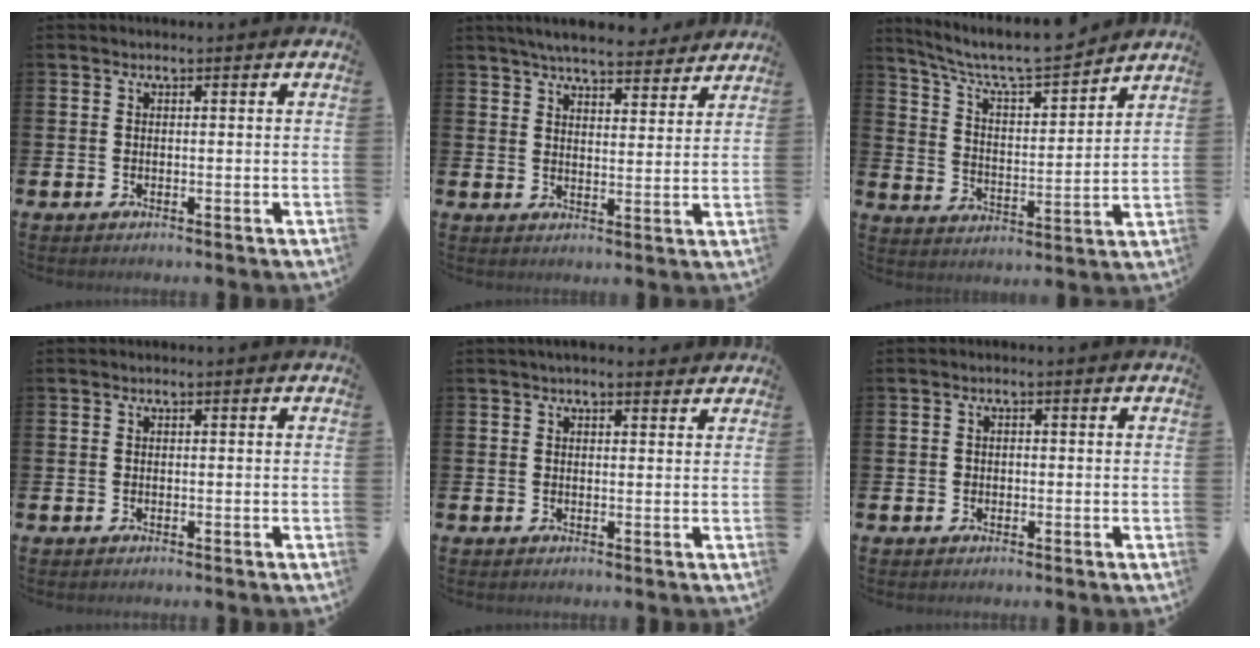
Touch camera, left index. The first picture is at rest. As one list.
[{"total": 6.1, "force": [5.8, 1.0, 1.5], "torque": [-0.038, -0.031, 0.103]}, {"total": 8.4, "force": [7.8, 1.5, 2.8], "torque": [-0.085, -0.058, 0.134]}, {"total": 0.0}, {"total": 2.1, "force": [2.0, 0.5, 0.5], "torque": [-0.005, -0.005, 0.035]}, {"total": 0.8, "force": [-0.1, 0.7, 0.3], "torque": [-0.005, 0.006, -0.005]}]